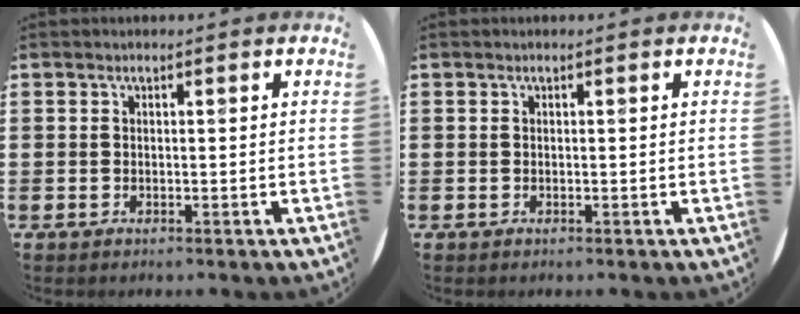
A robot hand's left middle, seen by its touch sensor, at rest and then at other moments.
{"total": 0.0}